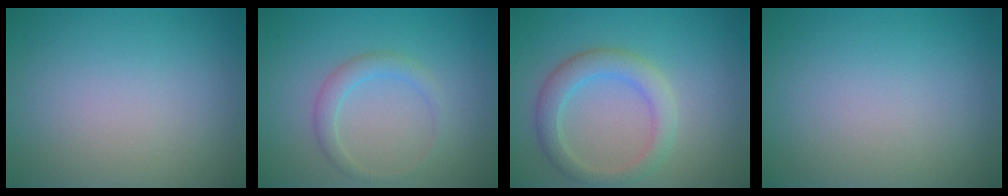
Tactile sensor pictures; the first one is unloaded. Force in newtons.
{"total": 1.8, "press": 1.8, "slide": 0.2}
{"total": 3.4, "press": 3.4, "slide": 0.4}
{"total": 0.0}